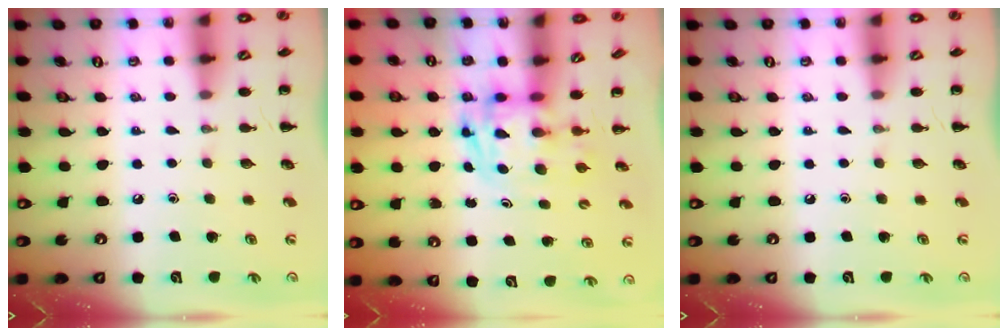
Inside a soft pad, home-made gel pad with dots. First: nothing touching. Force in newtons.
{"total": 2.7, "press": 2.6, "slide": 0.5}
{"total": 0.0}